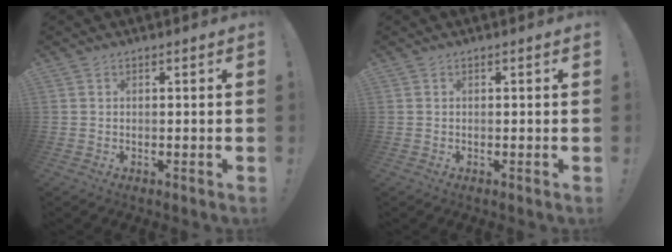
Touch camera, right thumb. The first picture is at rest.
{"total": 0.0}